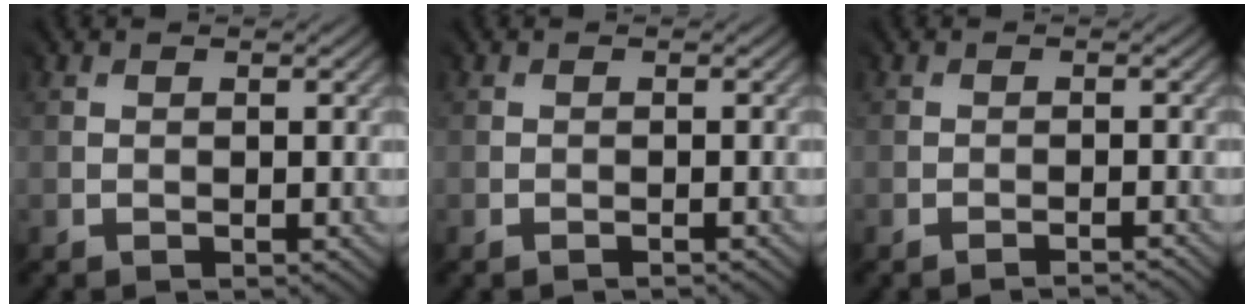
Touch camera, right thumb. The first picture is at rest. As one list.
[{"total": 1.3, "force": [-0.5, -0.9, -0.7], "torque": [0.009, 0.000, -0.013]}, {"total": 1.9, "force": [-1.2, -1.2, -0.8], "torque": [0.011, 0.002, -0.026]}]